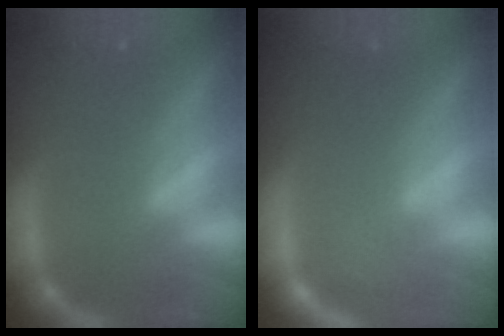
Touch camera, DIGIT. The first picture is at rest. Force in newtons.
{"total": 2.0}